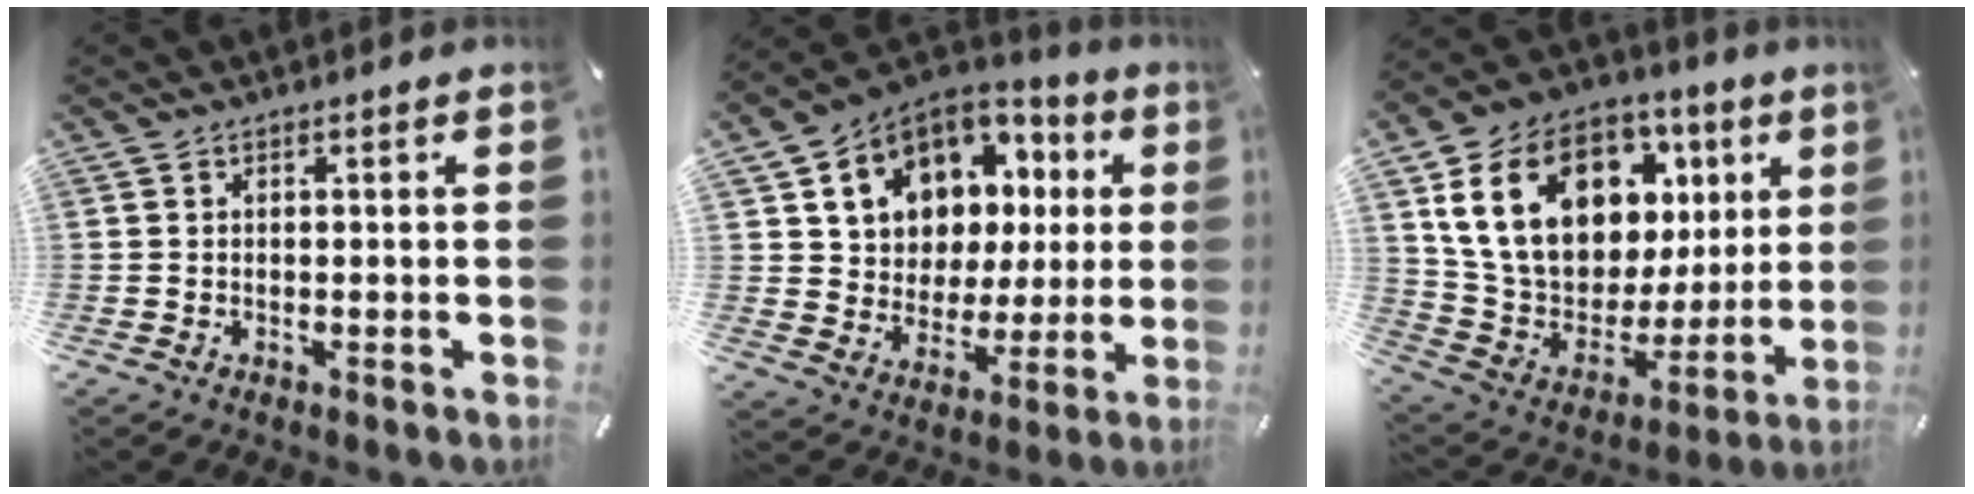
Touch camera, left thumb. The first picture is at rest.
{"total": 10.2, "force": [5.2, 8.6, 2.0], "torque": [-0.058, -0.056, 0.106]}
{"total": 21.4, "force": [8.9, 15.2, 12.1], "torque": [-0.224, -0.033, 0.171]}